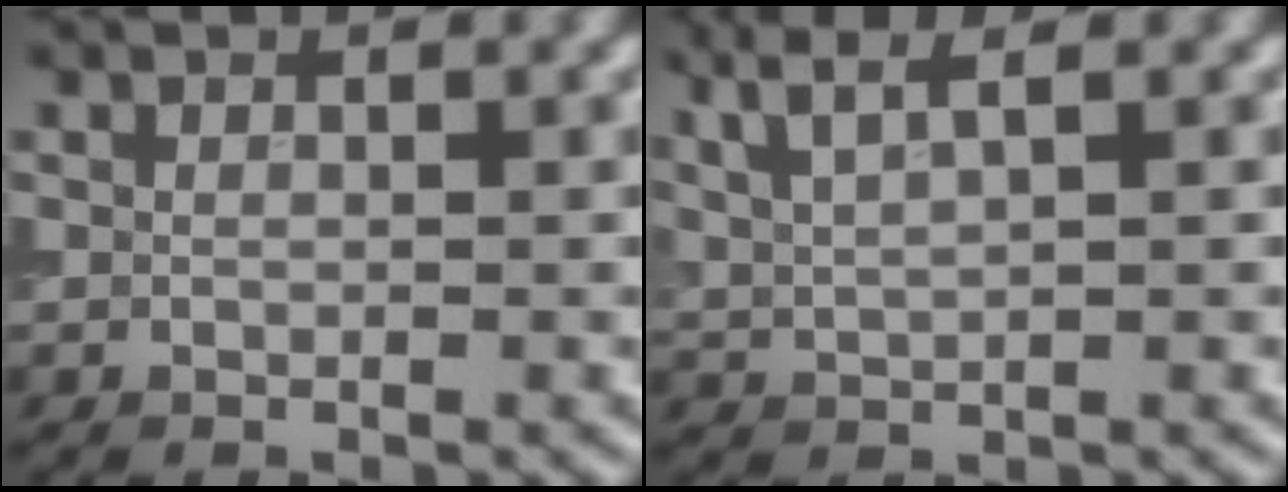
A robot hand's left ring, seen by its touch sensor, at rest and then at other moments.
{"total": 3.4, "force": [2.2, 0.8, 2.4], "torque": [-0.061, 0.011, 0.049]}